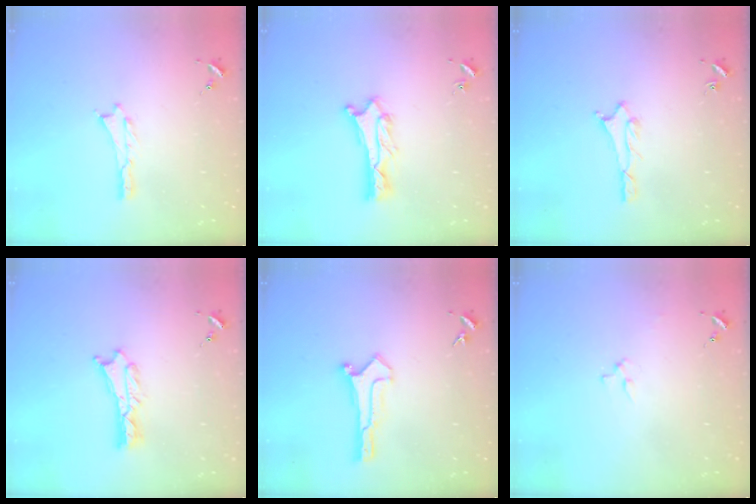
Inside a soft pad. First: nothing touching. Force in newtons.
{"total": 1.2, "press": 1.1, "slide": 0.1}
{"total": 1.5, "press": 1.5, "slide": 0.1}
{"total": 1.3, "press": 1.3, "slide": 0.1}
{"total": 0.6, "press": 0.6, "slide": 0.0}
{"total": 2.3, "press": 2.3, "slide": 0.3}